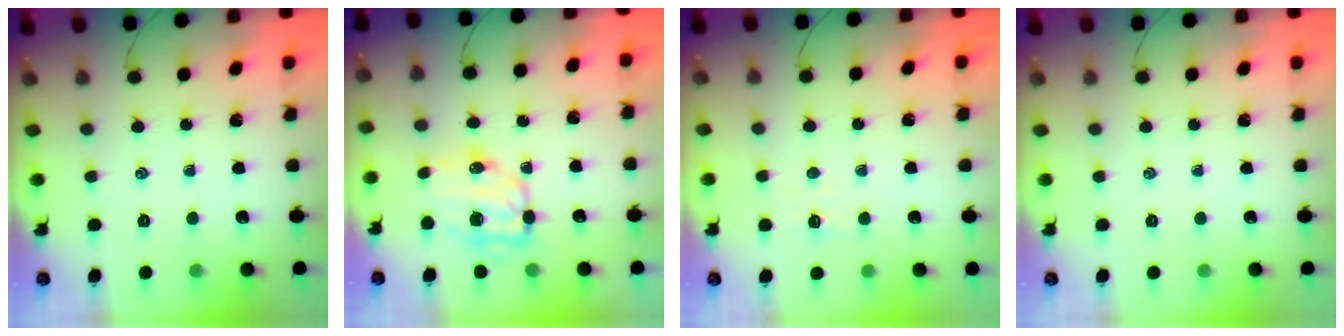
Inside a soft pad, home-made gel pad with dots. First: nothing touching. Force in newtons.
{"total": 9.1, "press": 9.0, "slide": 1.4}
{"total": 1.6, "press": 1.6, "slide": 0.5}
{"total": 0.0}